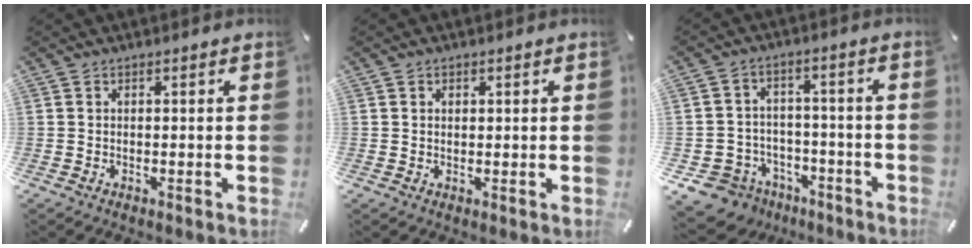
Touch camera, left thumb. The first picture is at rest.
{"total": 1.1, "force": [0.4, 0.9, 0.3], "torque": [0.000, 0.000, 0.005]}
{"total": 8.7, "force": [-5.3, 6.8, 1.7], "torque": [-0.047, 0.036, -0.093]}